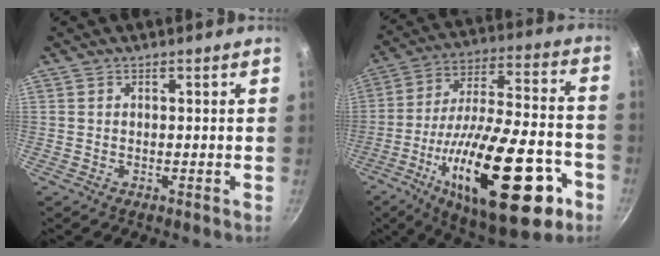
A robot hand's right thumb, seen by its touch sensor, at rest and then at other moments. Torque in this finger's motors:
{"motor_torque": [2.61, 2.40, 2.40, -0.37, 0.75]}